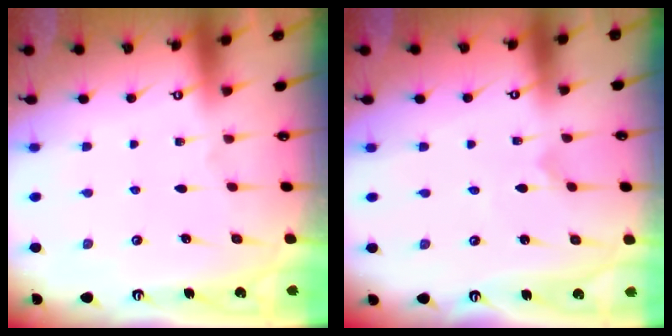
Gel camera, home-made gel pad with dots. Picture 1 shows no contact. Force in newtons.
{"total": 0.0}